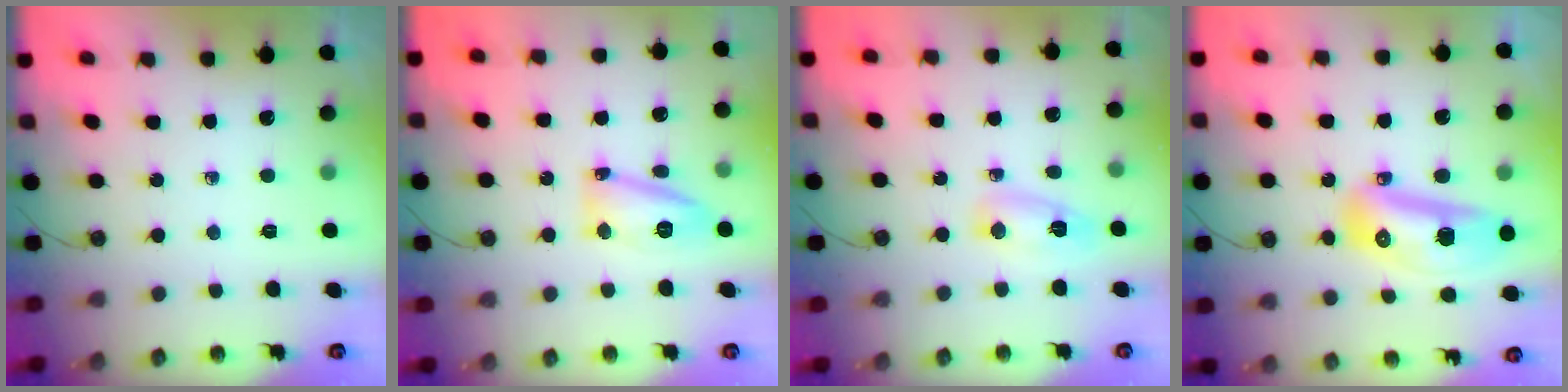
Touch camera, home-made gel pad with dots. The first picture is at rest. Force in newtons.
{"total": 12.7, "press": 12.6, "slide": 1.4}
{"total": 4.9, "press": 4.7, "slide": 1.0}
{"total": 22.7, "press": 17.5, "slide": 14.5}